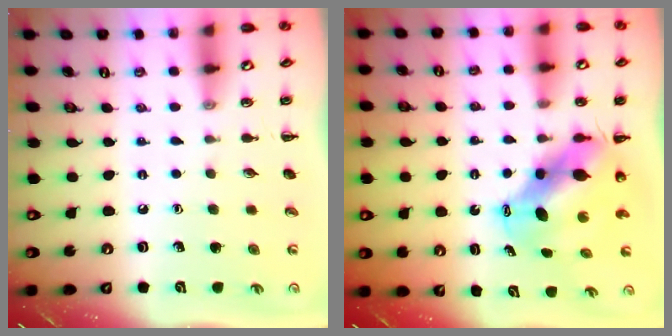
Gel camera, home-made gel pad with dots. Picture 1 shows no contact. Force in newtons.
{"total": 8.1, "press": 7.9, "slide": 1.9}